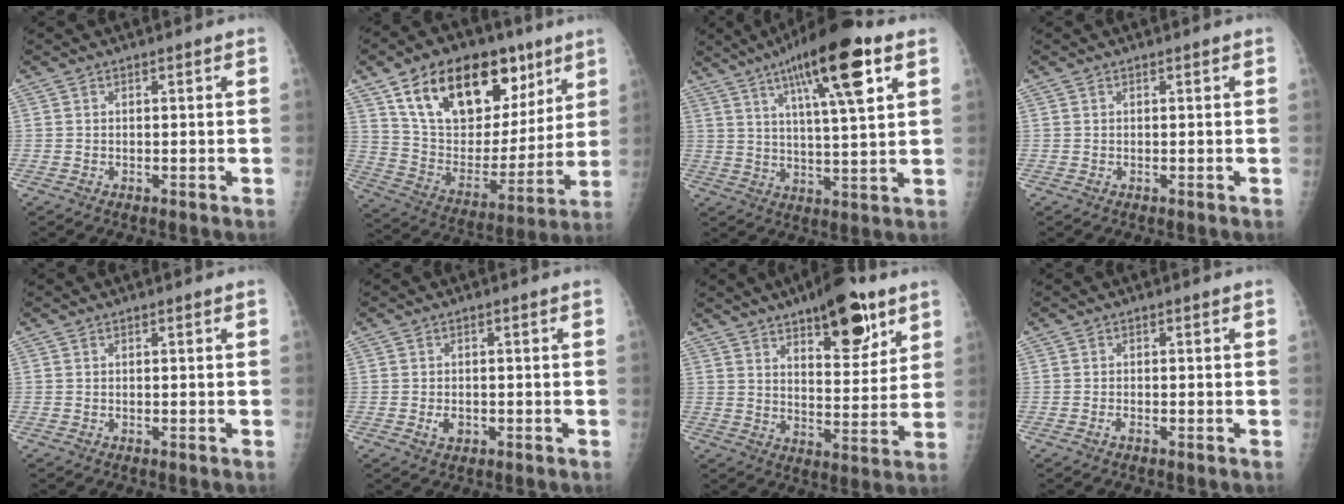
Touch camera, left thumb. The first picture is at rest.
{"total": 25.6, "force": [13.6, 14.4, 16.2], "torque": [-0.221, -0.026, 0.236]}
{"total": 16.4, "force": [8.0, 3.2, 14.0], "torque": [-0.218, -0.018, 0.127]}
{"total": 0.0}
{"total": 0.0}
{"total": 2.4, "force": [-0.8, 1.7, 1.5], "torque": [-0.020, 0.002, -0.009]}
{"total": 15.0, "force": [9.1, 5.9, 10.5], "torque": [-0.108, -0.049, 0.134]}
{"total": 0.9, "force": [-0.6, 0.3, 0.6], "torque": [-0.012, 0.004, -0.011]}